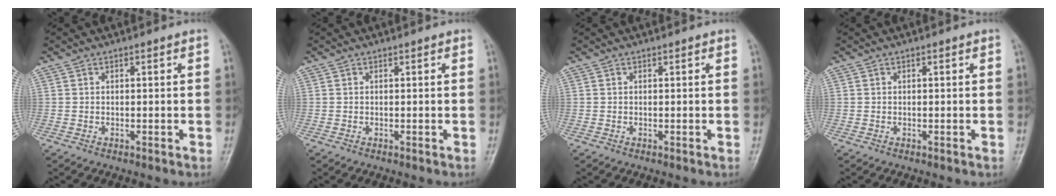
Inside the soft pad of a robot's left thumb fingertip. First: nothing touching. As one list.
[{"total": 0.0}, {"total": 0.0}, {"total": 0.0}]